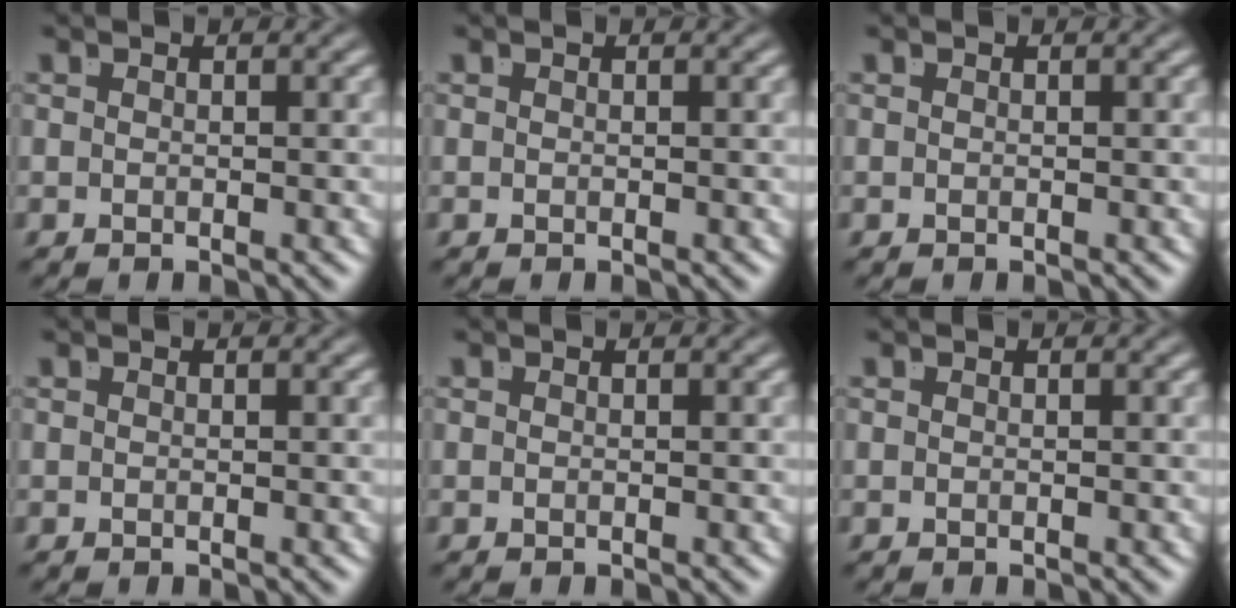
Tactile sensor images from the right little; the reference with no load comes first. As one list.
[{"total": 0.0}, {"total": 0.0}, {"total": 0.0}, {"total": 0.0}, {"total": 0.0}]